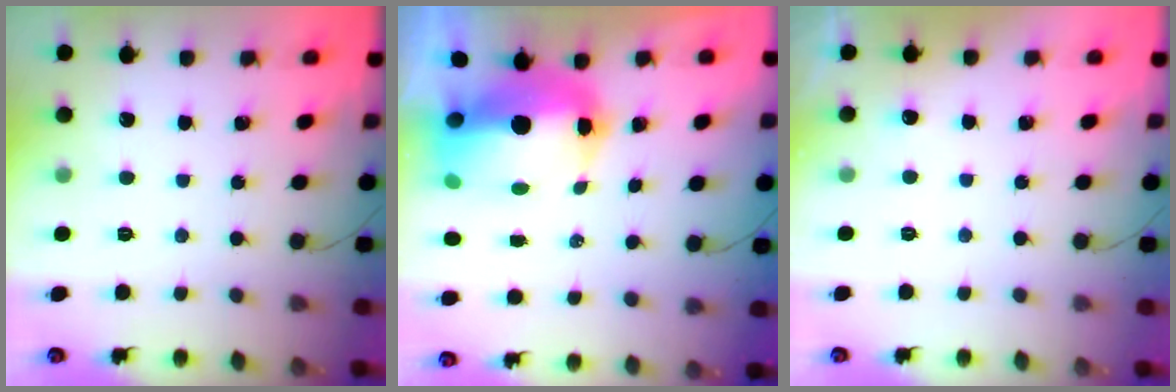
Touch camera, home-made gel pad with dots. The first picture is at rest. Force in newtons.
{"total": 13.4, "press": 13.1, "slide": 2.7}
{"total": 2.8, "press": 2.5, "slide": 1.2}